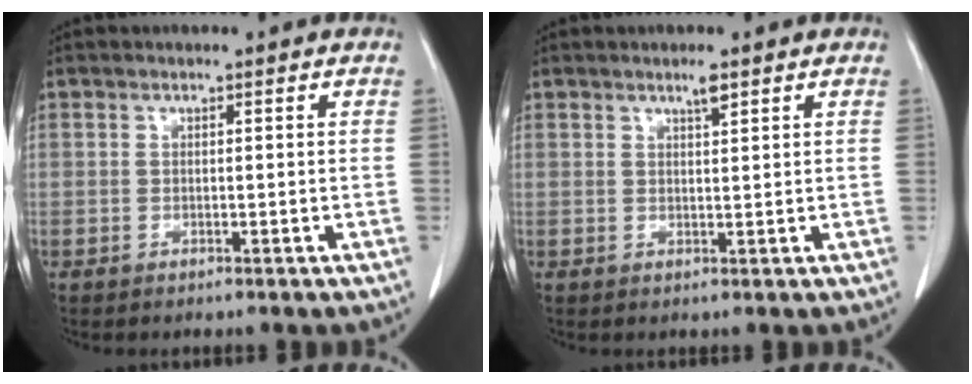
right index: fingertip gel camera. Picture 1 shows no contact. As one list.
[{"total": 1.7, "force": [1.2, 0.0, 1.1], "torque": [-0.022, -0.001, 0.022]}]